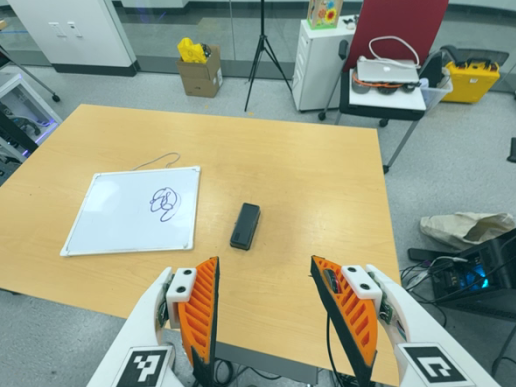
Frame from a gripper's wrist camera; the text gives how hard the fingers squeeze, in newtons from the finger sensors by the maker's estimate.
{"total": 0.0}